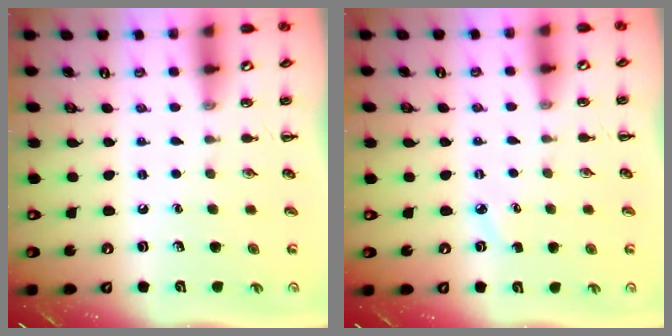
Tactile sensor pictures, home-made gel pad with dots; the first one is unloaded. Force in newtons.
{"total": 2.0, "press": 1.9, "slide": 0.7}